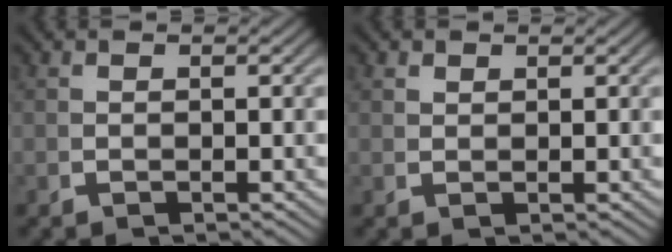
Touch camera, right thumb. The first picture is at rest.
{"total": 1.0, "force": [1.0, 0.0, -0.1], "torque": [0.007, 0.003, 0.025]}